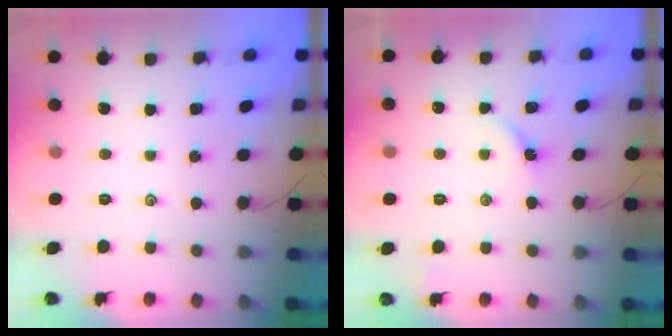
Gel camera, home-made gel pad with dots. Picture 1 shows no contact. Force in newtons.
{"total": 3.8, "press": 3.8, "slide": 0.5}